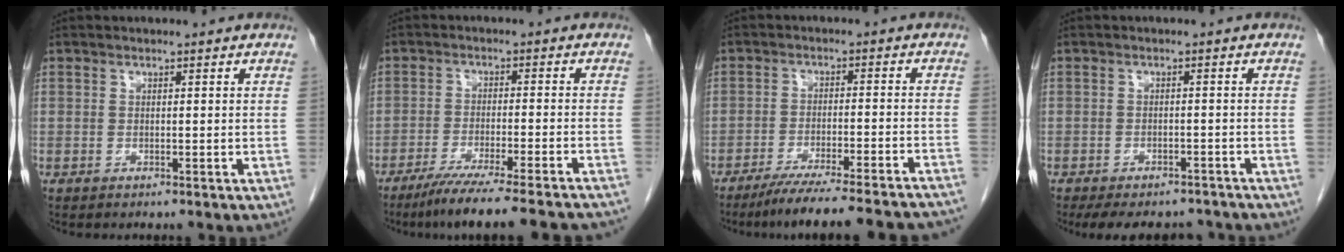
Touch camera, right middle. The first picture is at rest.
{"total": 17.4, "force": [-15.3, -0.4, 8.2], "torque": [-0.100, -0.044, -0.218]}
{"total": 20.9, "force": [-19.1, 0.2, 8.5], "torque": [-0.085, -0.029, -0.255]}
{"total": 10.8, "force": [-9.3, 4.2, 3.6], "torque": [-0.062, 0.003, -0.116]}